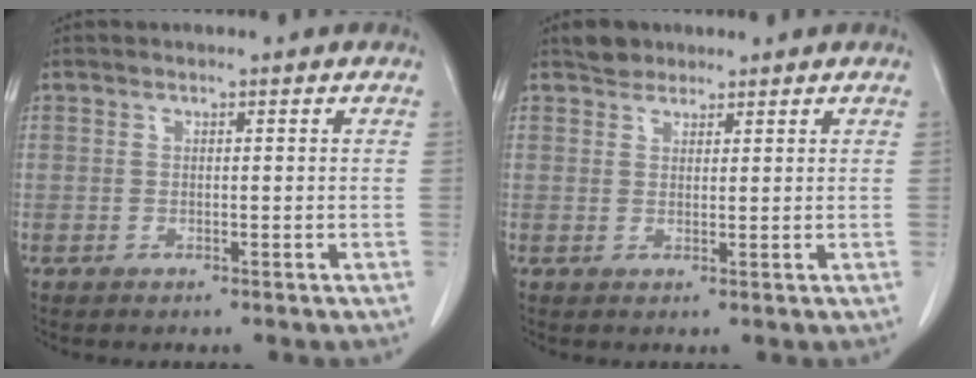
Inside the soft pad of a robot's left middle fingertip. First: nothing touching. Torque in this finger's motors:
{"motor_torque": [0.21, -0.20, 0.00, 0.00]}